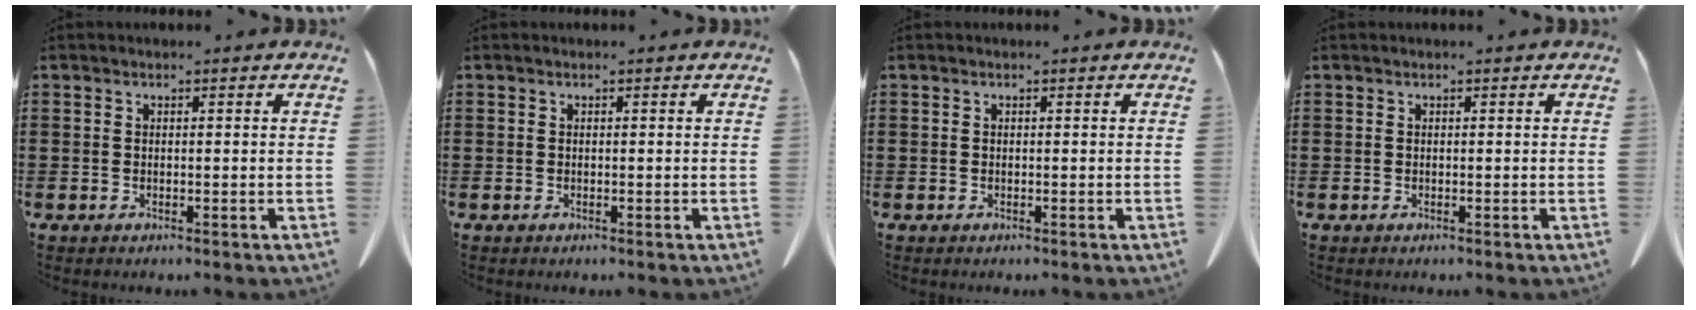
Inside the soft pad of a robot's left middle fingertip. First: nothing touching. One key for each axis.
{"total": 0.0}
{"total": 0.0}
{"total": 0.0}